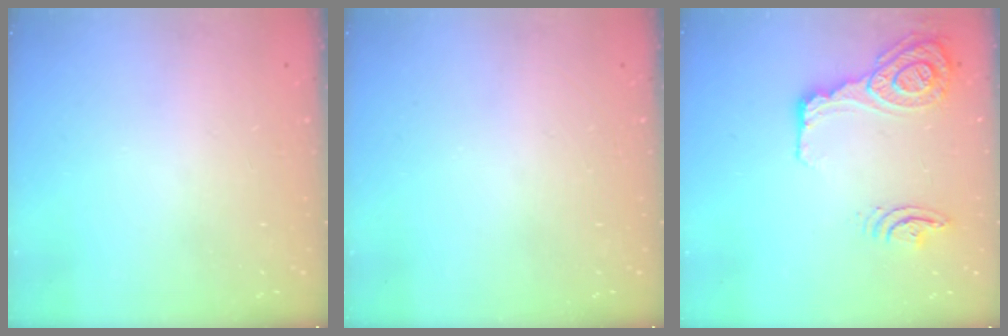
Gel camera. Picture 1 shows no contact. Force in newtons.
{"total": 0.0}
{"total": 17.9, "press": 17.6, "slide": 3.7}